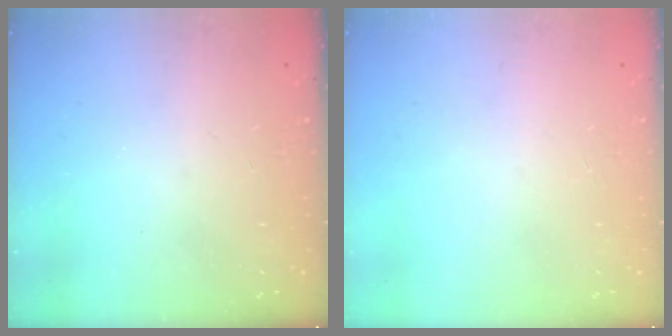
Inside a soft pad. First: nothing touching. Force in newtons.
{"total": 0.0}